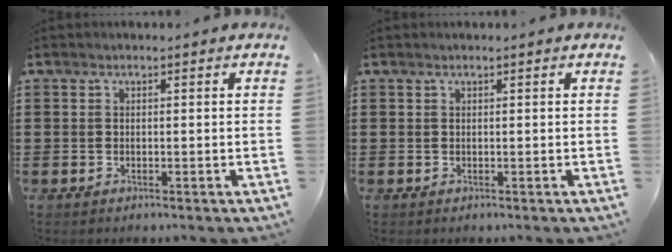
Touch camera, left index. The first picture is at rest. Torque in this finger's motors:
{"motor_torque": [0.02, 0.18, 0.01, -0.01]}